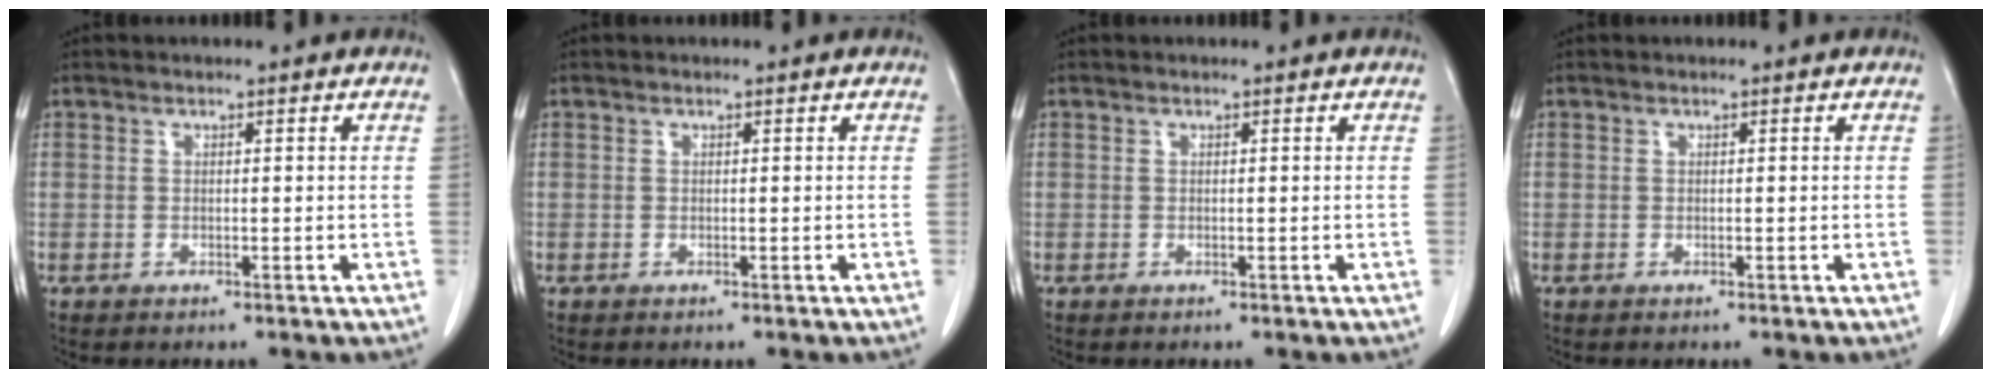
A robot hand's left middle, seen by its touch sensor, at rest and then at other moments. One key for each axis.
{"total": 0.0}
{"total": 0.0}
{"total": 0.0}